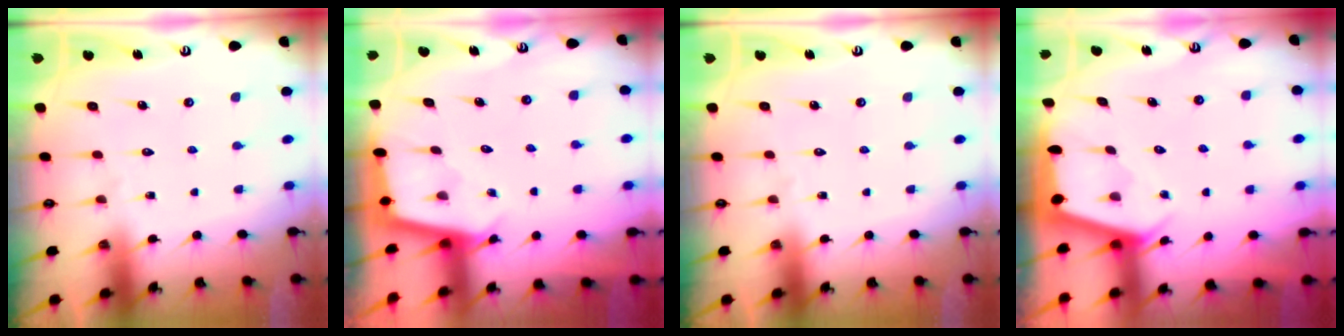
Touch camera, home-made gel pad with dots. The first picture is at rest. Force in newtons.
{"total": 2.1, "press": 2.1, "slide": 0.2}
{"total": 0.0}
{"total": 2.4, "press": 2.4, "slide": 0.3}